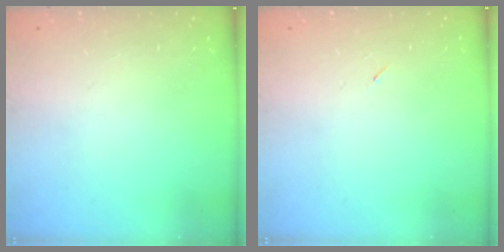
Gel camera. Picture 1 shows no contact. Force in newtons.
{"total": 2.2, "press": 1.9, "slide": 1.2}